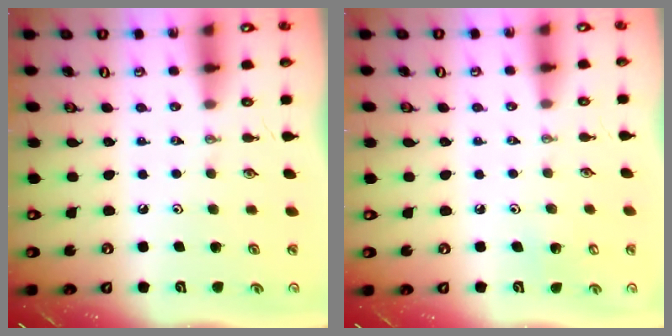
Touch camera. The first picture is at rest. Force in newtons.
{"total": 2.9, "press": 2.9, "slide": 0.3}